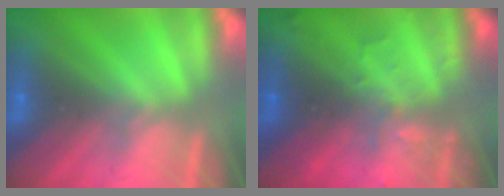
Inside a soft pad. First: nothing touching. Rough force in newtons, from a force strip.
{"total": 3.0}